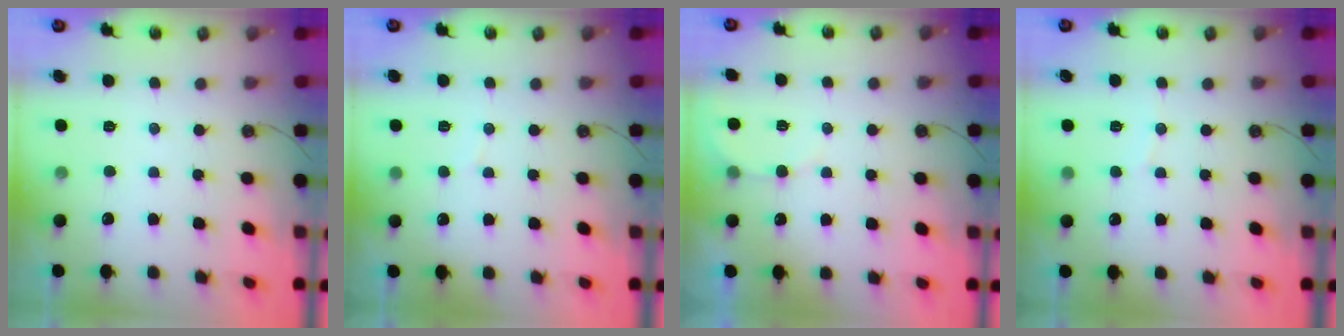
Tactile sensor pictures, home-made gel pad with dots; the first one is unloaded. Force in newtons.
{"total": 2.8, "press": 2.8, "slide": 0.2}
{"total": 3.8, "press": 3.4, "slide": 1.6}
{"total": 3.9, "press": 3.9, "slide": 0.4}